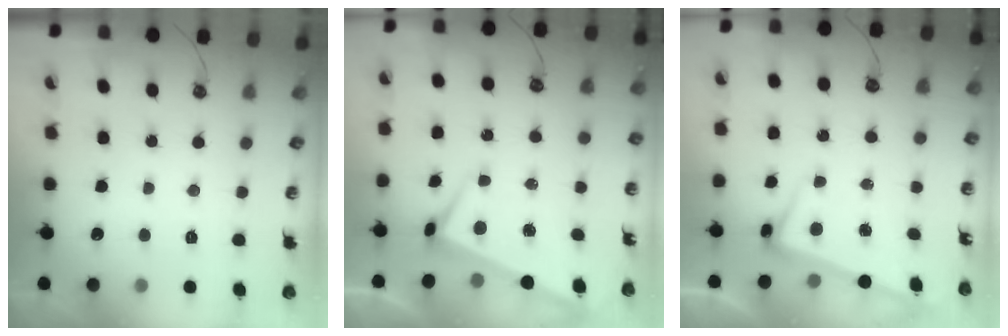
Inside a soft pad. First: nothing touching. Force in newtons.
{"total": 1.0, "press": 0.7, "slide": 0.8}
{"total": 2.6, "press": 2.4, "slide": 1.0}